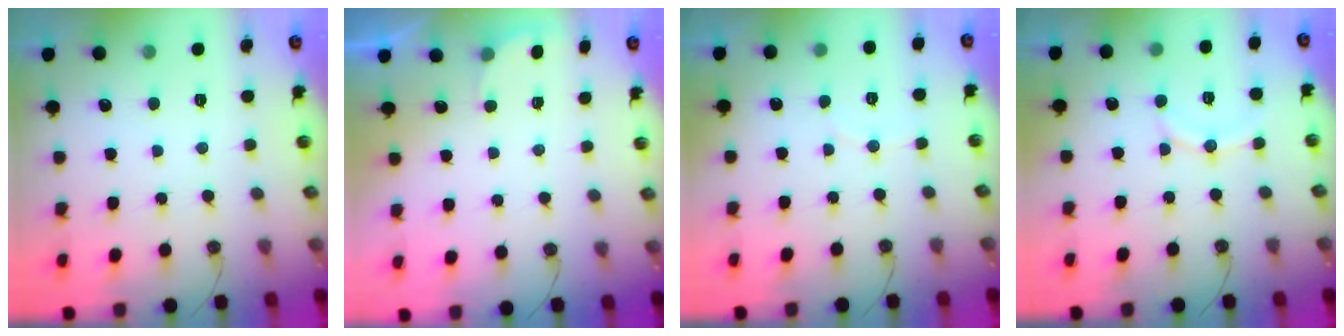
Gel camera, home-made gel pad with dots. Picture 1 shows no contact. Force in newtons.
{"total": 1.8, "press": 1.7, "slide": 0.8}
{"total": 2.6, "press": 2.6, "slide": 0.3}
{"total": 8.1, "press": 7.9, "slide": 2.0}